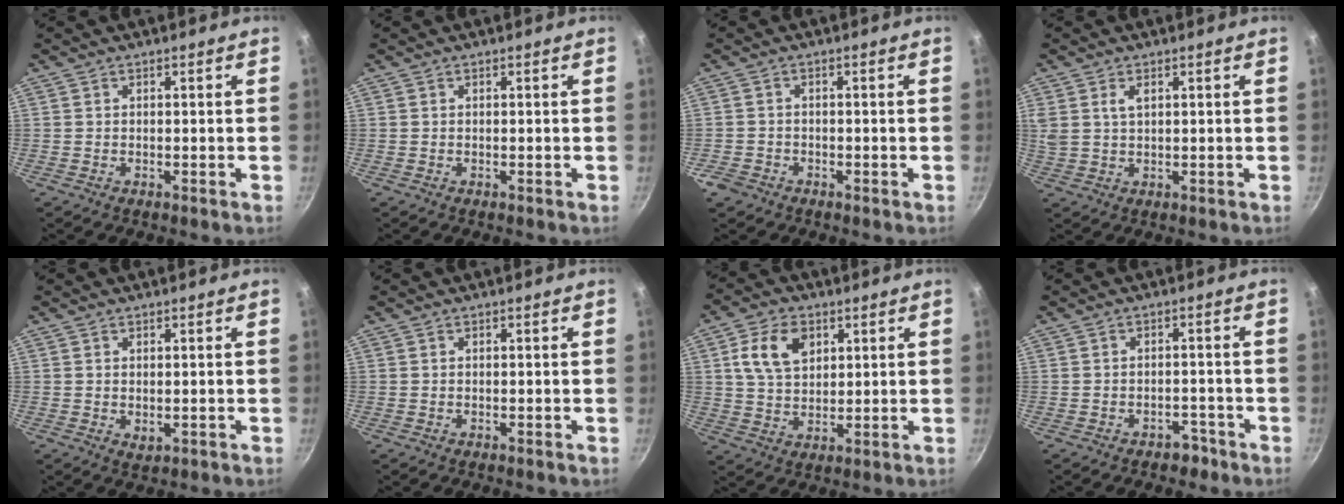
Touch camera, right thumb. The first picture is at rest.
{"total": 0.0}
{"total": 2.4, "force": [-1.6, 1.7, 0.5], "torque": [-0.006, 0.006, -0.030]}
{"total": 3.7, "force": [1.6, 2.1, 2.7], "torque": [-0.061, 0.001, 0.038]}
{"total": 1.4, "force": [0.0, 0.8, 1.1], "torque": [-0.017, -0.005, 0.006]}
{"total": 0.0}
{"total": 9.7, "force": [3.5, 6.5, 6.2], "torque": [-0.100, -0.006, 0.066]}
{"total": 2.8, "force": [-2.0, 1.7, 0.9], "torque": [-0.004, 0.020, -0.025]}